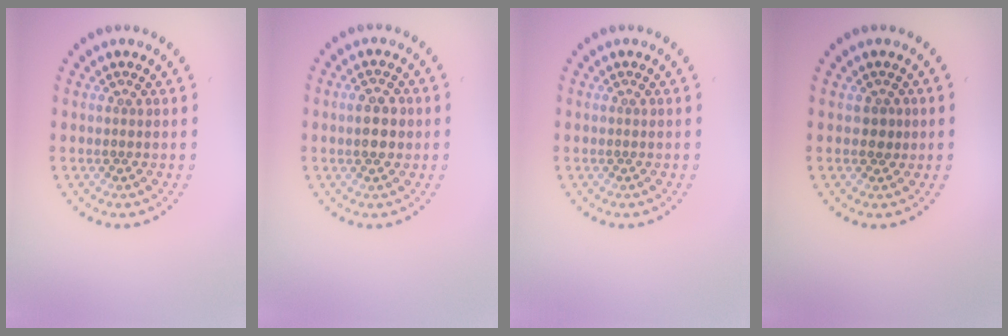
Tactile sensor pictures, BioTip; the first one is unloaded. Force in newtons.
{"total": 2.6, "press": 2.6, "slide": 0.1}
{"total": 0.0}
{"total": 1.2, "press": 1.0, "slide": 0.6}